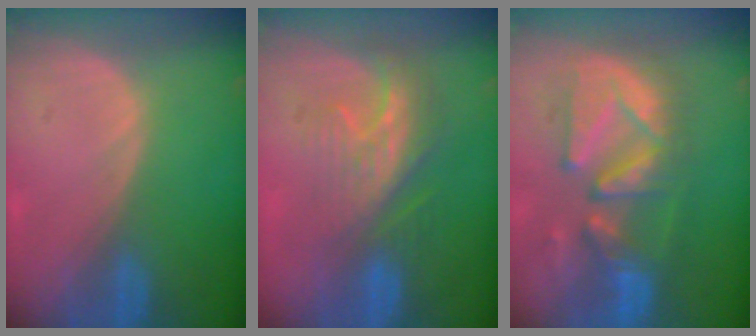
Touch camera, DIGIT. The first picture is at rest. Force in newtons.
{"total": 8.8, "press": 7.5, "slide": 4.6}
{"total": 10.8, "press": 10.5, "slide": 2.7}